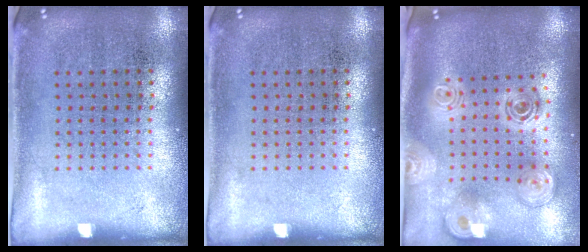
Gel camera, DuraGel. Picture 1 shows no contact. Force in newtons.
{"total": 0.0}
{"total": 2.7, "press": 1.9, "slide": 1.9}